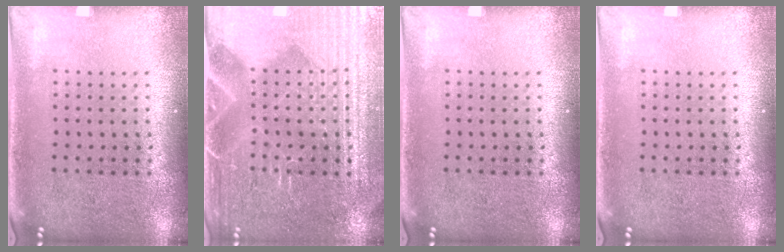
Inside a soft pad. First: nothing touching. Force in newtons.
{"total": 4.7, "press": 4.4, "slide": 1.4}
{"total": 0.0}
{"total": 0.0}